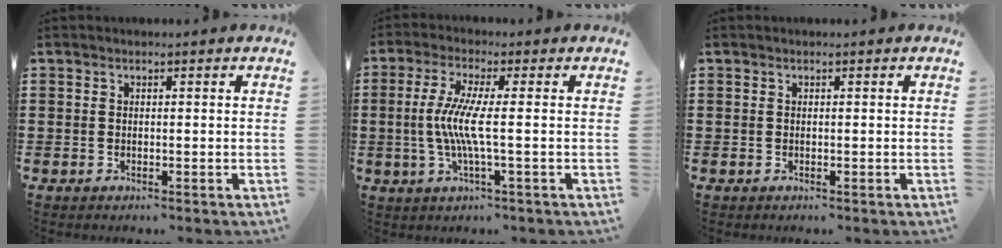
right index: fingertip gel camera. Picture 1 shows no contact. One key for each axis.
{"total": 6.4, "fx": -0.5, "fy": 0.0, "fz": 6.4, "tx": -0.145, "ty": -0.018, "tz": -0.021}
{"total": 0.0}